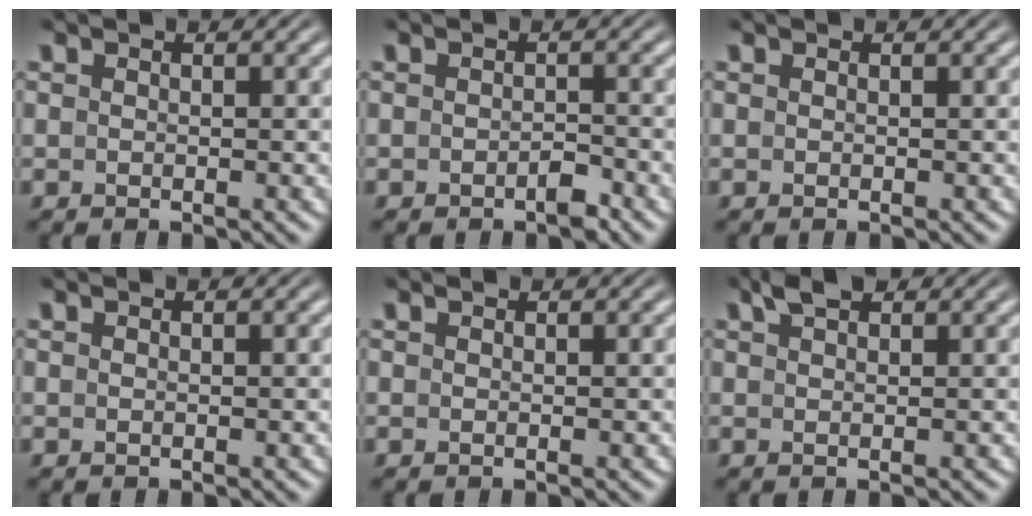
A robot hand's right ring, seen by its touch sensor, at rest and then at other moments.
{"total": 1.2, "force": [-1.0, 0.2, 0.6], "torque": [-0.006, 0.000, -0.015]}
{"total": 0.0}
{"total": 0.0}
{"total": 0.6, "force": [0.1, -0.5, 0.0], "torque": [0.001, 0.000, 0.003]}
{"total": 1.9, "force": [1.5, -0.4, 1.1], "torque": [-0.015, 0.003, 0.028]}